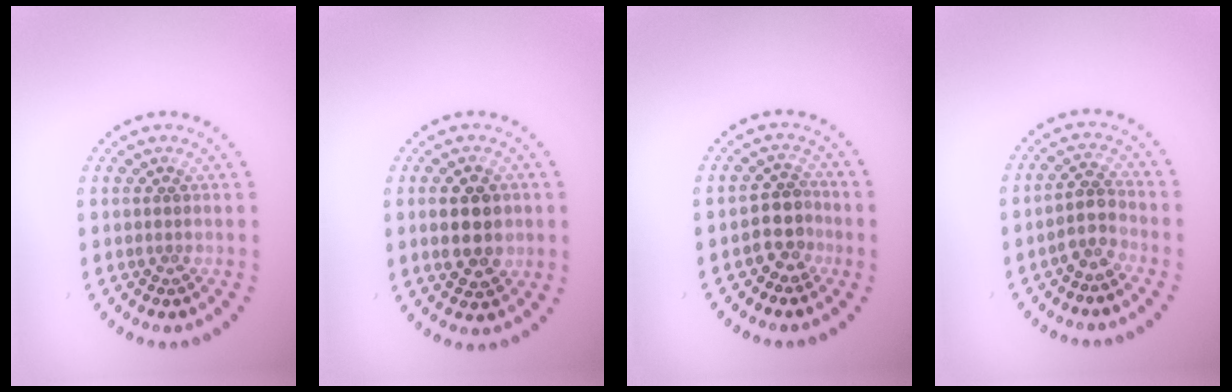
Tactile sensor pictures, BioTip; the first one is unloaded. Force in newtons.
{"total": 4.4, "press": 4.4, "slide": 0.1}
{"total": 2.8, "press": 2.4, "slide": 1.4}
{"total": 2.2, "press": 1.9, "slide": 1.1}